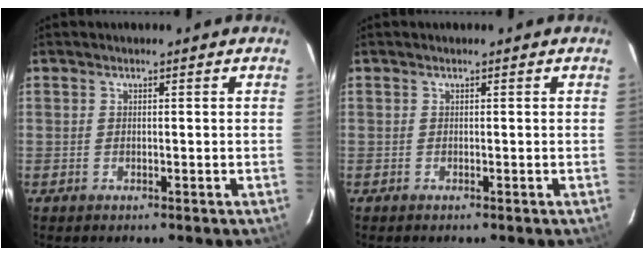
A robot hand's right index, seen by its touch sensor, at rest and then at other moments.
{"total": 0.0}